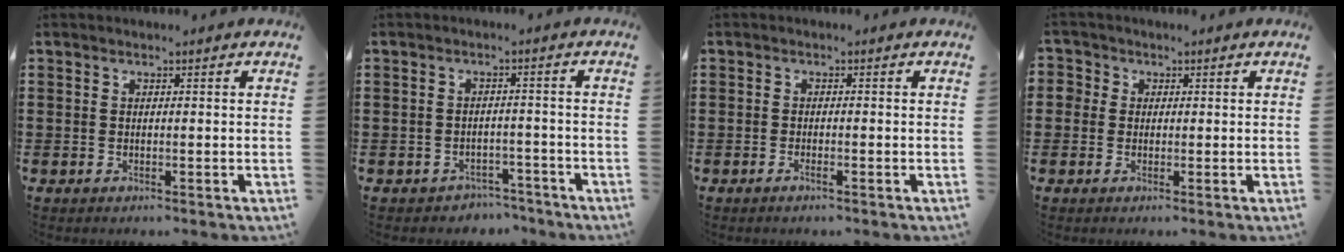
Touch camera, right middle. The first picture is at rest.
{"total": 2.6, "force": [-2.5, 0.7, -0.2], "torque": [-0.006, 0.001, -0.056]}
{"total": 0.9, "force": [-0.5, 0.0, 0.7], "torque": [-0.013, -0.004, -0.009]}
{"total": 1.8, "force": [0.4, 1.7, -0.3], "torque": [-0.004, 0.010, 0.004]}